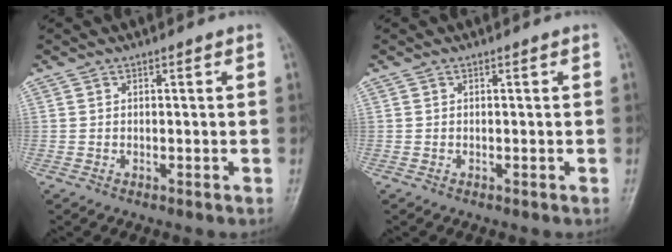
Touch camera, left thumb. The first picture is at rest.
{"total": 0.0}